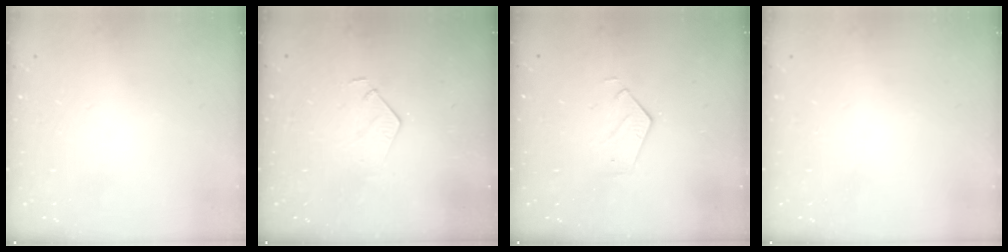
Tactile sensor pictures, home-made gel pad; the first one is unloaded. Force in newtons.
{"total": 6.0, "press": 6.0, "slide": 0.5}
{"total": 3.6, "press": 3.6, "slide": 0.3}
{"total": 0.0}